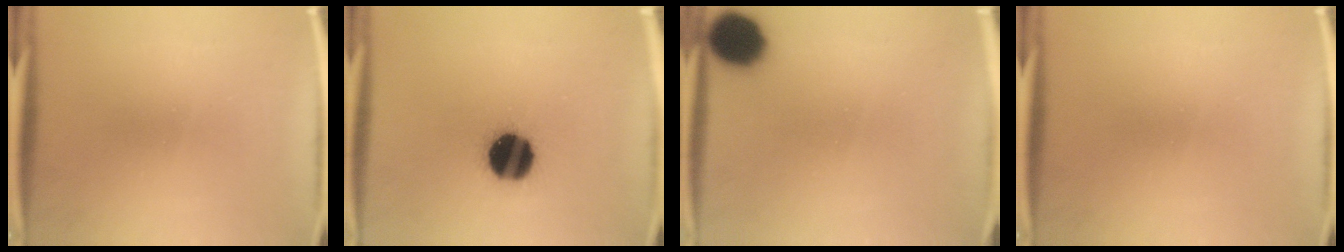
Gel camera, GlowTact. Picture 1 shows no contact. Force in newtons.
{"total": 15.3}
{"total": 9.7}
{"total": 0.0}